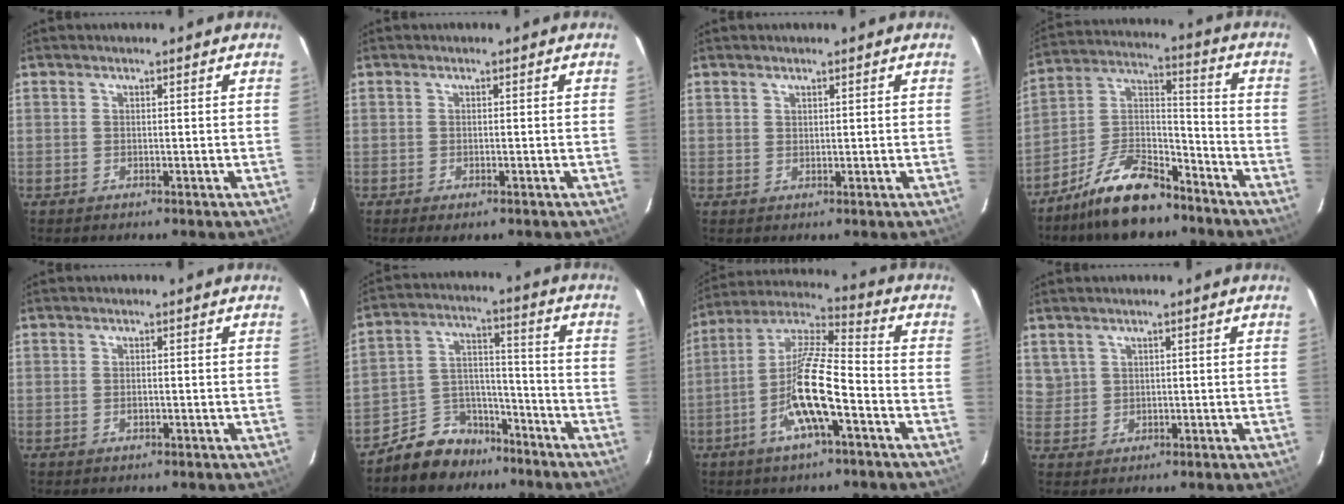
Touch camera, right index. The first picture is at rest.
{"total": 2.3, "force": [-1.6, 0.8, 1.5], "torque": [-0.032, -0.009, -0.026]}
{"total": 0.7, "force": [0.5, 0.4, 0.1], "torque": [-0.001, 0.002, 0.010]}
{"total": 15.4, "force": [-11.0, 6.3, 8.7], "torque": [-0.175, 0.031, -0.194]}
{"total": 0.9, "force": [-0.3, 0.6, 0.6], "torque": [-0.009, 0.001, -0.005]}
{"total": 10.6, "force": [-8.1, 6.4, 2.6], "torque": [-0.057, 0.049, -0.122]}
{"total": 13.6, "force": [-5.6, 2.5, 12.1], "torque": [-0.243, -0.002, -0.111]}
{"total": 2.8, "force": [1.3, 2.5, 0.1], "torque": [0.006, 0.009, 0.030]}